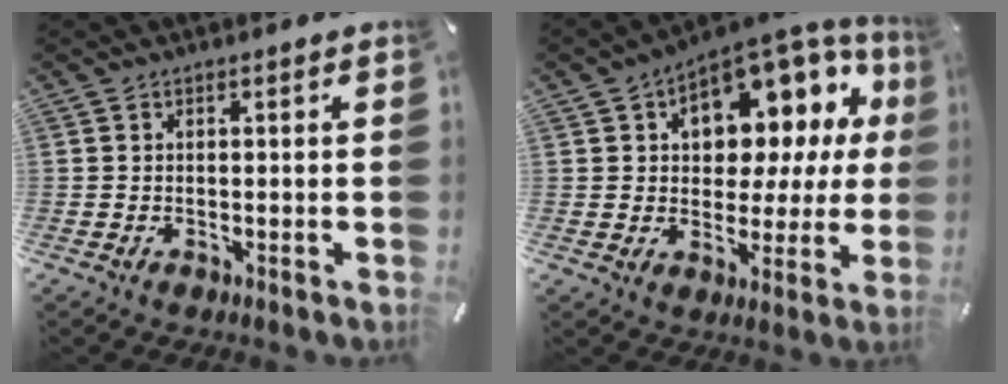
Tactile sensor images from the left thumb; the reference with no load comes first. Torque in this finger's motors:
{"motor_torque": [0.73, 0.72, 2.01, -0.70, 0.19]}